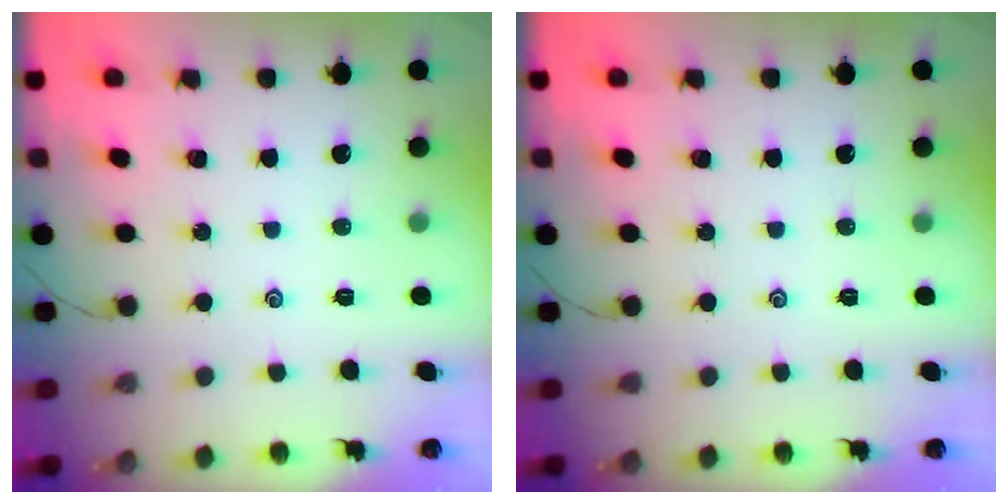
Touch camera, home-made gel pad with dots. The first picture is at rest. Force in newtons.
{"total": 0.0}